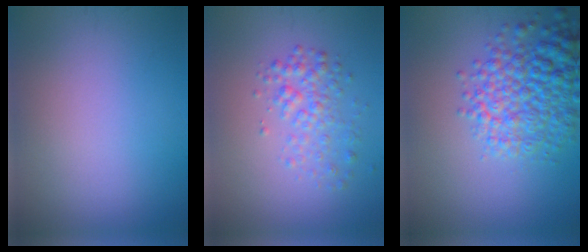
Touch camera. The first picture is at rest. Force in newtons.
{"total": 2.5, "press": 2.5, "slide": 0.1}
{"total": 6.4, "press": 6.4, "slide": 0.3}